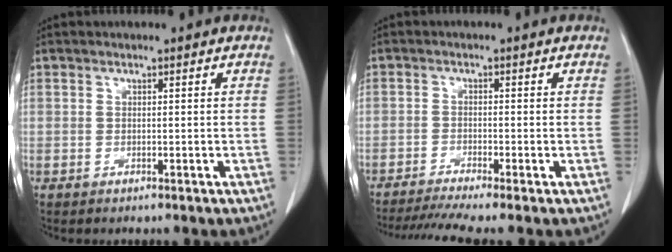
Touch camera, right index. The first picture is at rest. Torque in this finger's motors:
{"motor_torque": [0.43, -0.62, 0.06, 0.02]}